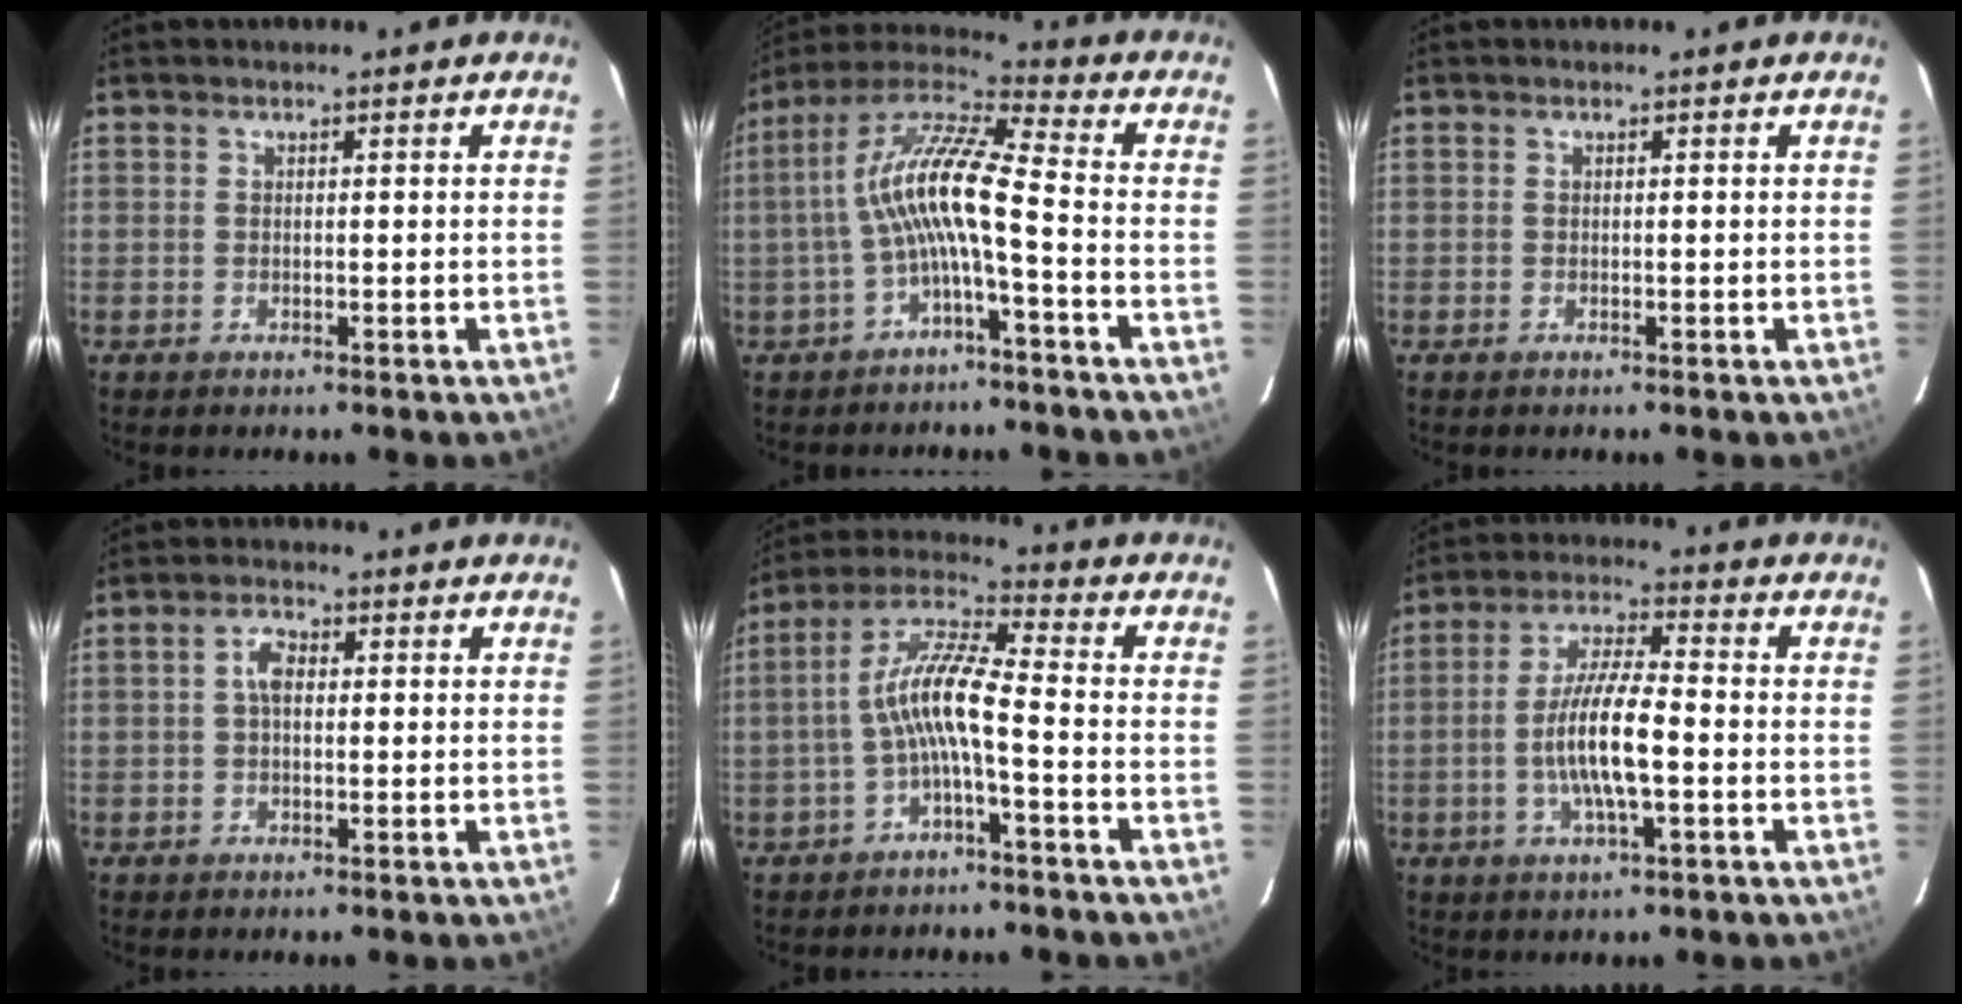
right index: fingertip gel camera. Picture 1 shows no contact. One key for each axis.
{"total": 11.6, "fx": -2.6, "fy": 1.4, "fz": 11.2, "tx": -0.231, "ty": 0.019, "tz": -0.053}
{"total": 0.0}
{"total": 2.9, "fx": 0.2, "fy": 1.7, "fz": 2.4, "tx": -0.048, "ty": 0.010, "tz": 0.005}
{"total": 8.7, "fx": -2.5, "fy": 1.1, "fz": 8.2, "tx": -0.186, "ty": 0.019, "tz": -0.050}
{"total": 10.2, "fx": -2.2, "fy": 2.0, "fz": 9.8, "tx": -0.192, "ty": 0.000, "tz": -0.043}